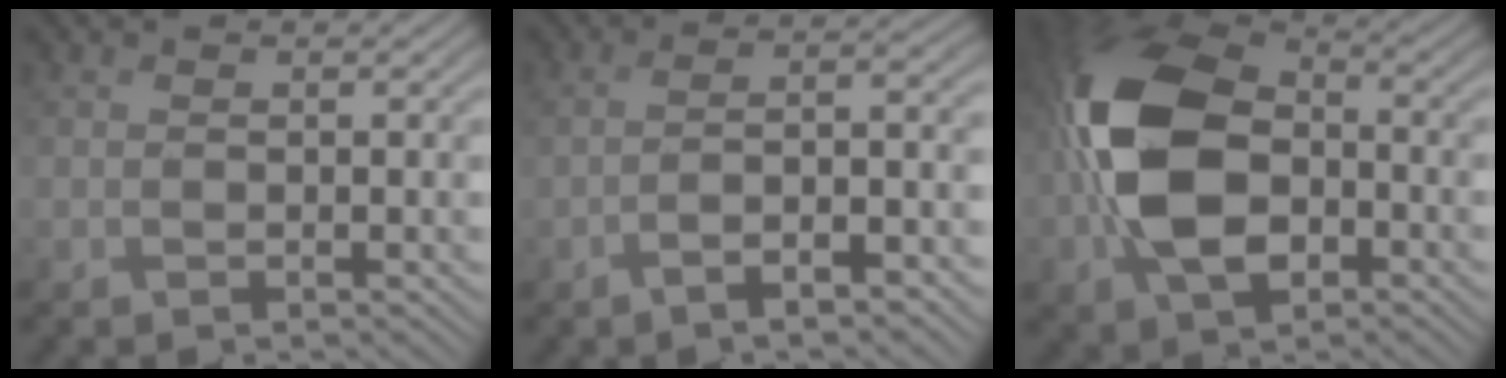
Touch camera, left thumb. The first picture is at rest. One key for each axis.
{"total": 7.3, "fx": -4.1, "fy": 1.7, "fz": 5.9, "tx": -0.092, "ty": 0.009, "tz": -0.070}
{"total": 14.8, "fx": -2.2, "fy": 9.4, "fz": 11.2, "tx": -0.270, "ty": -0.008, "tz": -0.057}